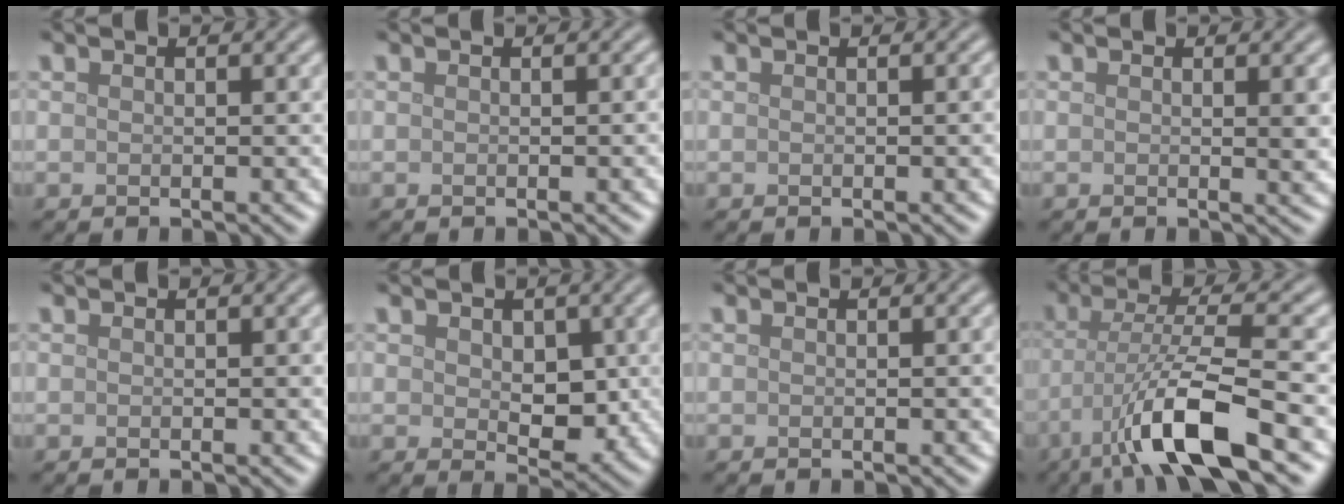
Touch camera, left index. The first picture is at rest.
{"total": 0.6, "force": [-0.1, 0.1, 0.6], "torque": [-0.005, 0.002, -0.001]}
{"total": 1.2, "force": [0.0, 0.3, 1.1], "torque": [-0.011, 0.003, -0.001]}
{"total": 1.6, "force": [0.3, 0.3, 1.6], "torque": [-0.017, -0.002, 0.002]}
{"total": 0.0}
{"total": 3.9, "force": [0.3, 2.6, 2.9], "torque": [-0.040, -0.010, 0.008]}
{"total": 0.6, "force": [-0.1, 0.1, 0.6], "torque": [-0.006, 0.002, -0.001]}
{"total": 9.0, "force": [-4.5, 1.7, 7.6], "torque": [-0.138, 0.002, -0.087]}